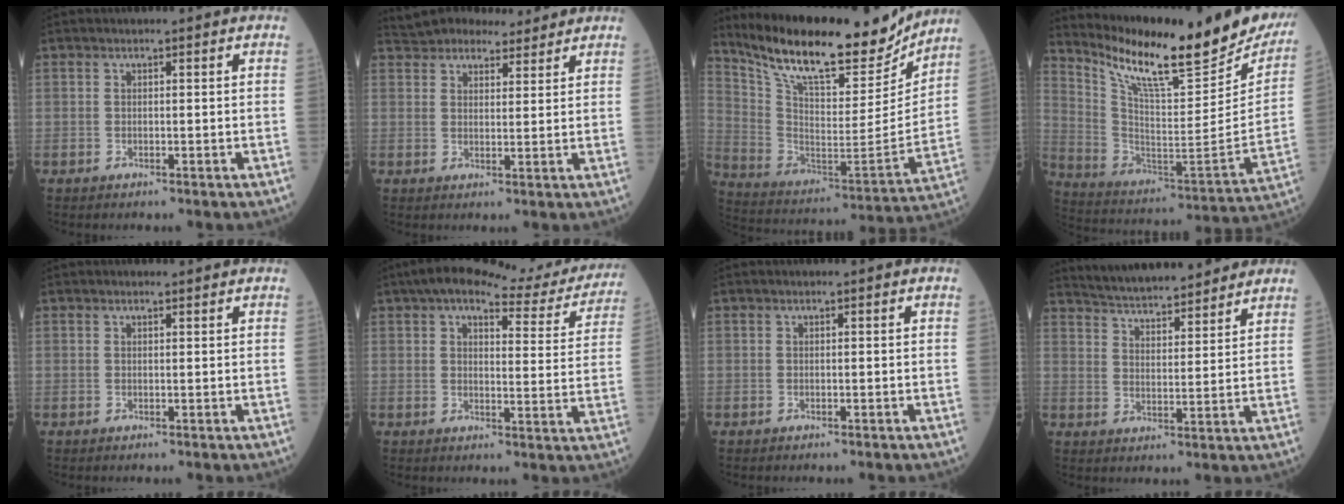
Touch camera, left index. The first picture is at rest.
{"total": 10.2, "force": [9.4, 3.4, 2.2], "torque": [-0.030, 0.025, 0.141]}
{"total": 22.7, "force": [19.3, 5.5, 10.7], "torque": [-0.195, -0.019, 0.311]}
{"total": 26.1, "force": [21.2, 4.8, 14.4], "torque": [-0.246, -0.052, 0.312]}
{"total": 0.5, "force": [0.5, 0.1, 0.0], "torque": [-0.011, -0.003, 0.008]}
{"total": 17.9, "force": [15.8, 4.3, 7.2], "torque": [-0.087, 0.003, 0.184]}
{"total": 0.0}
{"total": 14.9, "force": [13.6, 2.2, 5.5], "torque": [-0.086, 0.012, 0.203]}